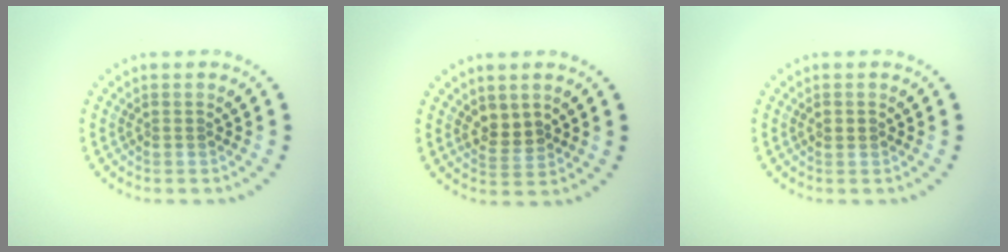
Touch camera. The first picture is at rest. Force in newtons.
{"total": 2.0, "press": 1.8, "slide": 0.7}
{"total": 1.1, "press": 1.1, "slide": 0.1}